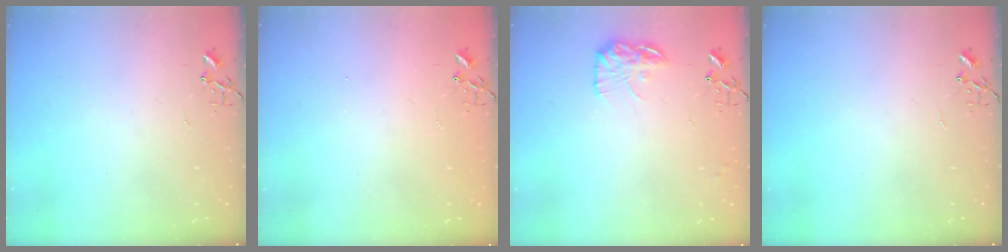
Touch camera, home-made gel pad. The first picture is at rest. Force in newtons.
{"total": 1.3, "press": 1.2, "slide": 0.1}
{"total": 12.1, "press": 12.1, "slide": 0.5}
{"total": 0.0}